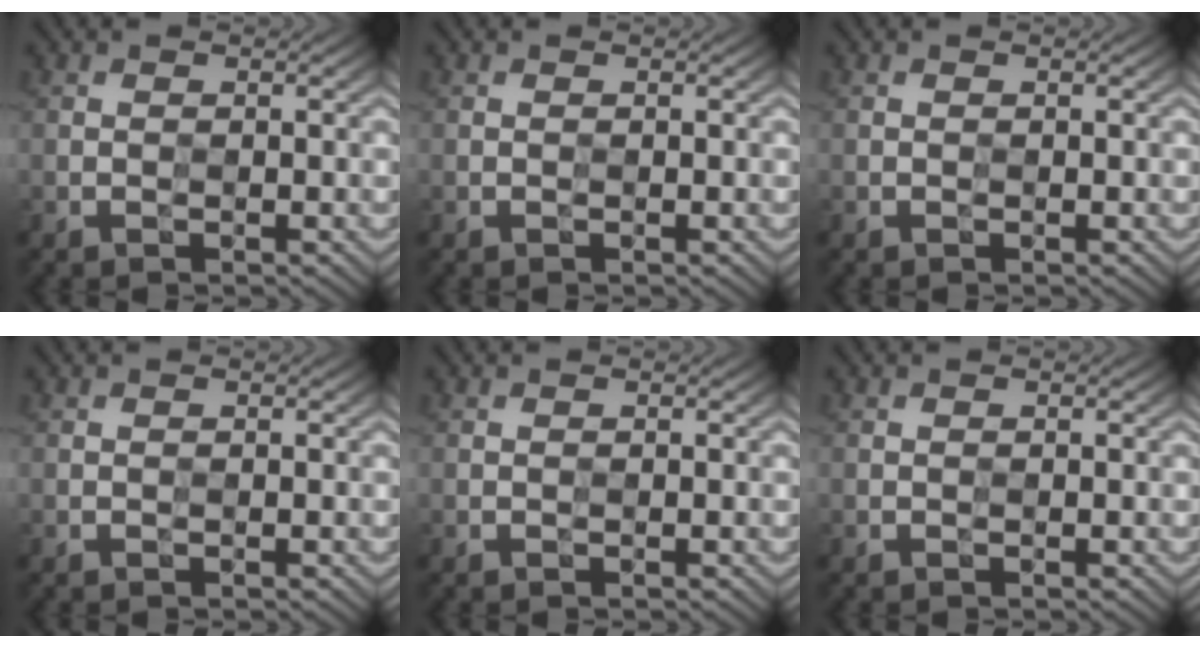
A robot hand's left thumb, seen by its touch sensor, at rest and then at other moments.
{"total": 0.0}
{"total": 0.0}
{"total": 0.0}
{"total": 0.0}
{"total": 0.0}